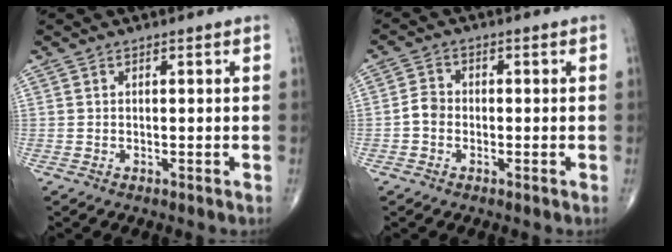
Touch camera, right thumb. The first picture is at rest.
{"total": 3.1, "force": [-1.0, 2.5, 1.5], "torque": [-0.020, 0.009, -0.026]}